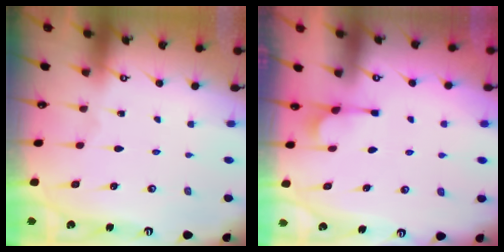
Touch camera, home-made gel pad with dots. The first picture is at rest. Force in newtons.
{"total": 4.3, "press": 4.1, "slide": 1.1}